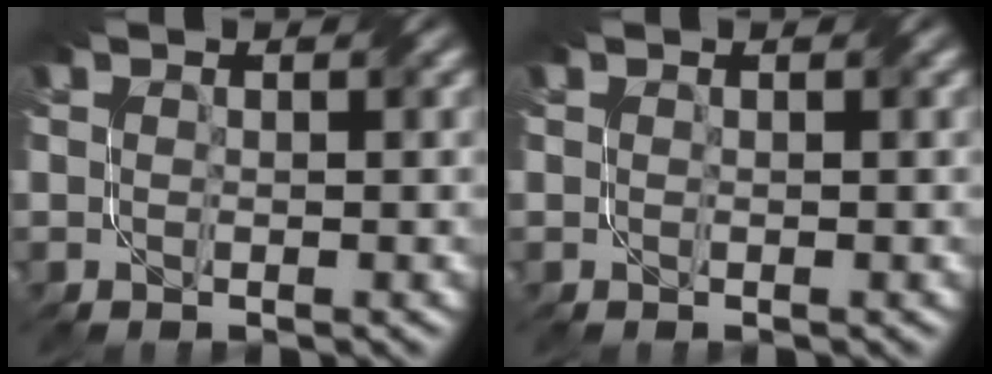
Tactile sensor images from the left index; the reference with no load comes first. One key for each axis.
{"total": 0.0}